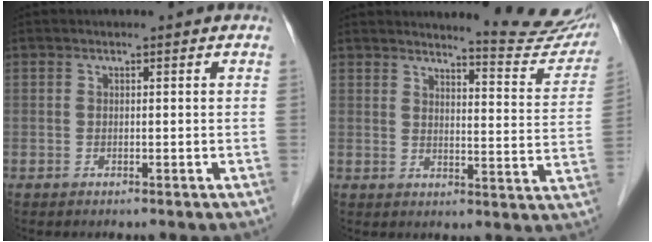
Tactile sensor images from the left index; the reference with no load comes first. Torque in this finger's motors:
{"motor_torque": [0.94, -1.07, 0.34, 0.03]}